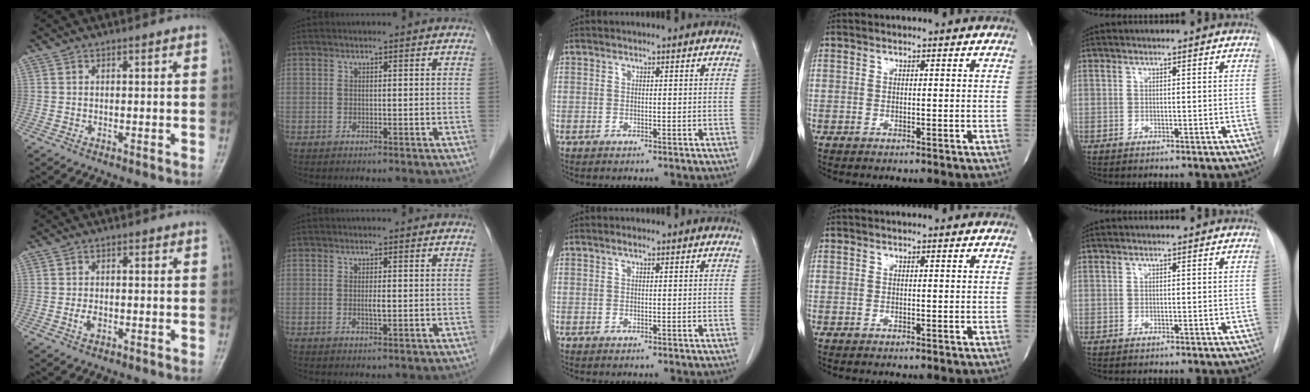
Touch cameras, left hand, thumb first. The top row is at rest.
{"thumb": {"total": 2.2, "force": [-0.6, 1.4, 1.6], "torque": [-0.025, 0.002, -0.014]}, "index": {"total": 1.2, "force": [-0.1, 0.2, 1.2], "torque": [-0.023, -0.001, -0.001]}, "middle": {"total": 0.8, "force": [0.5, 0.1, 0.5], "torque": [-0.013, 0.002, 0.010]}}